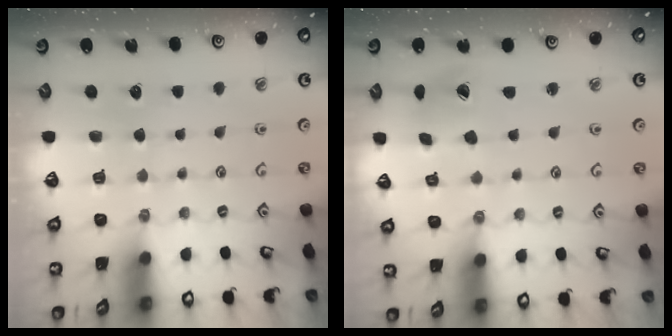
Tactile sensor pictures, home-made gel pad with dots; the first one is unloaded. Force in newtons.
{"total": 5.3, "press": 5.3, "slide": 0.6}